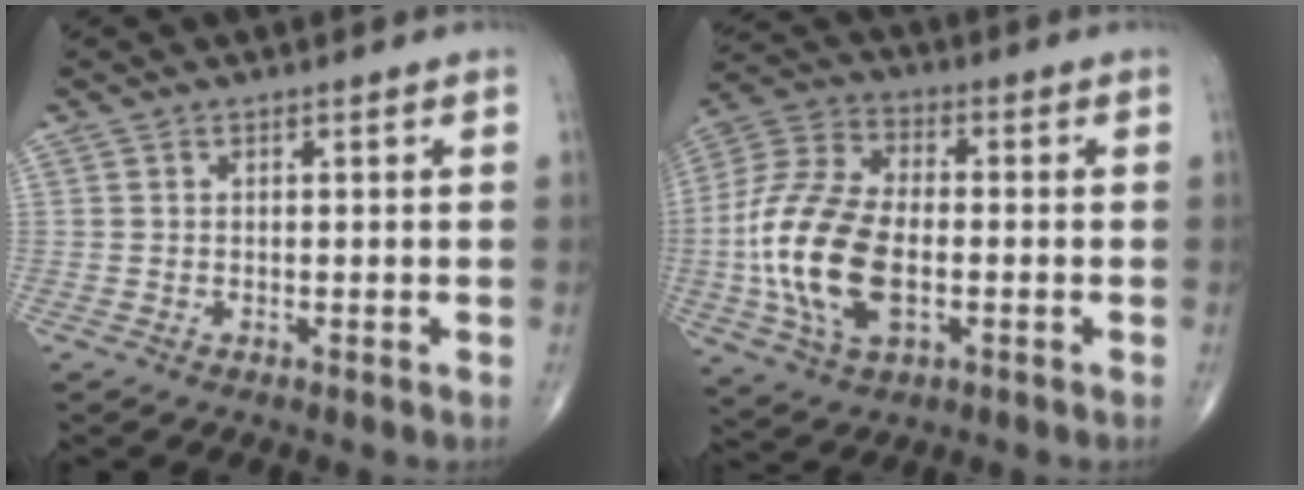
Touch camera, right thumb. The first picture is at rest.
{"total": 18.6, "force": [-3.0, 10.2, 15.2], "torque": [-0.319, 0.013, -0.055]}